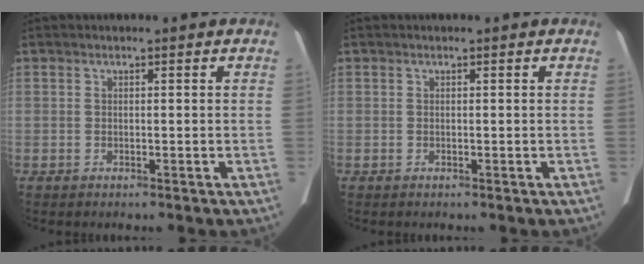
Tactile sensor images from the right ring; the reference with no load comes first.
{"total": 0.0}